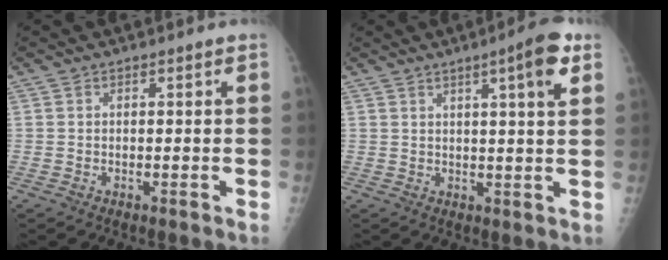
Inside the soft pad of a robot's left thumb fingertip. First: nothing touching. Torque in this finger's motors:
{"motor_torque": [0.03, 0.13, -0.07, -0.13, 0.14]}